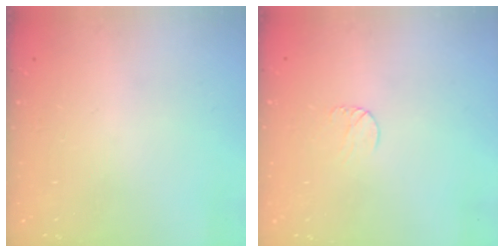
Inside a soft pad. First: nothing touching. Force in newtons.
{"total": 5.3, "press": 5.3, "slide": 0.4}